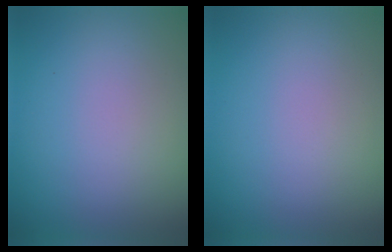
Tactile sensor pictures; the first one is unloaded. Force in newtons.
{"total": 0.0}